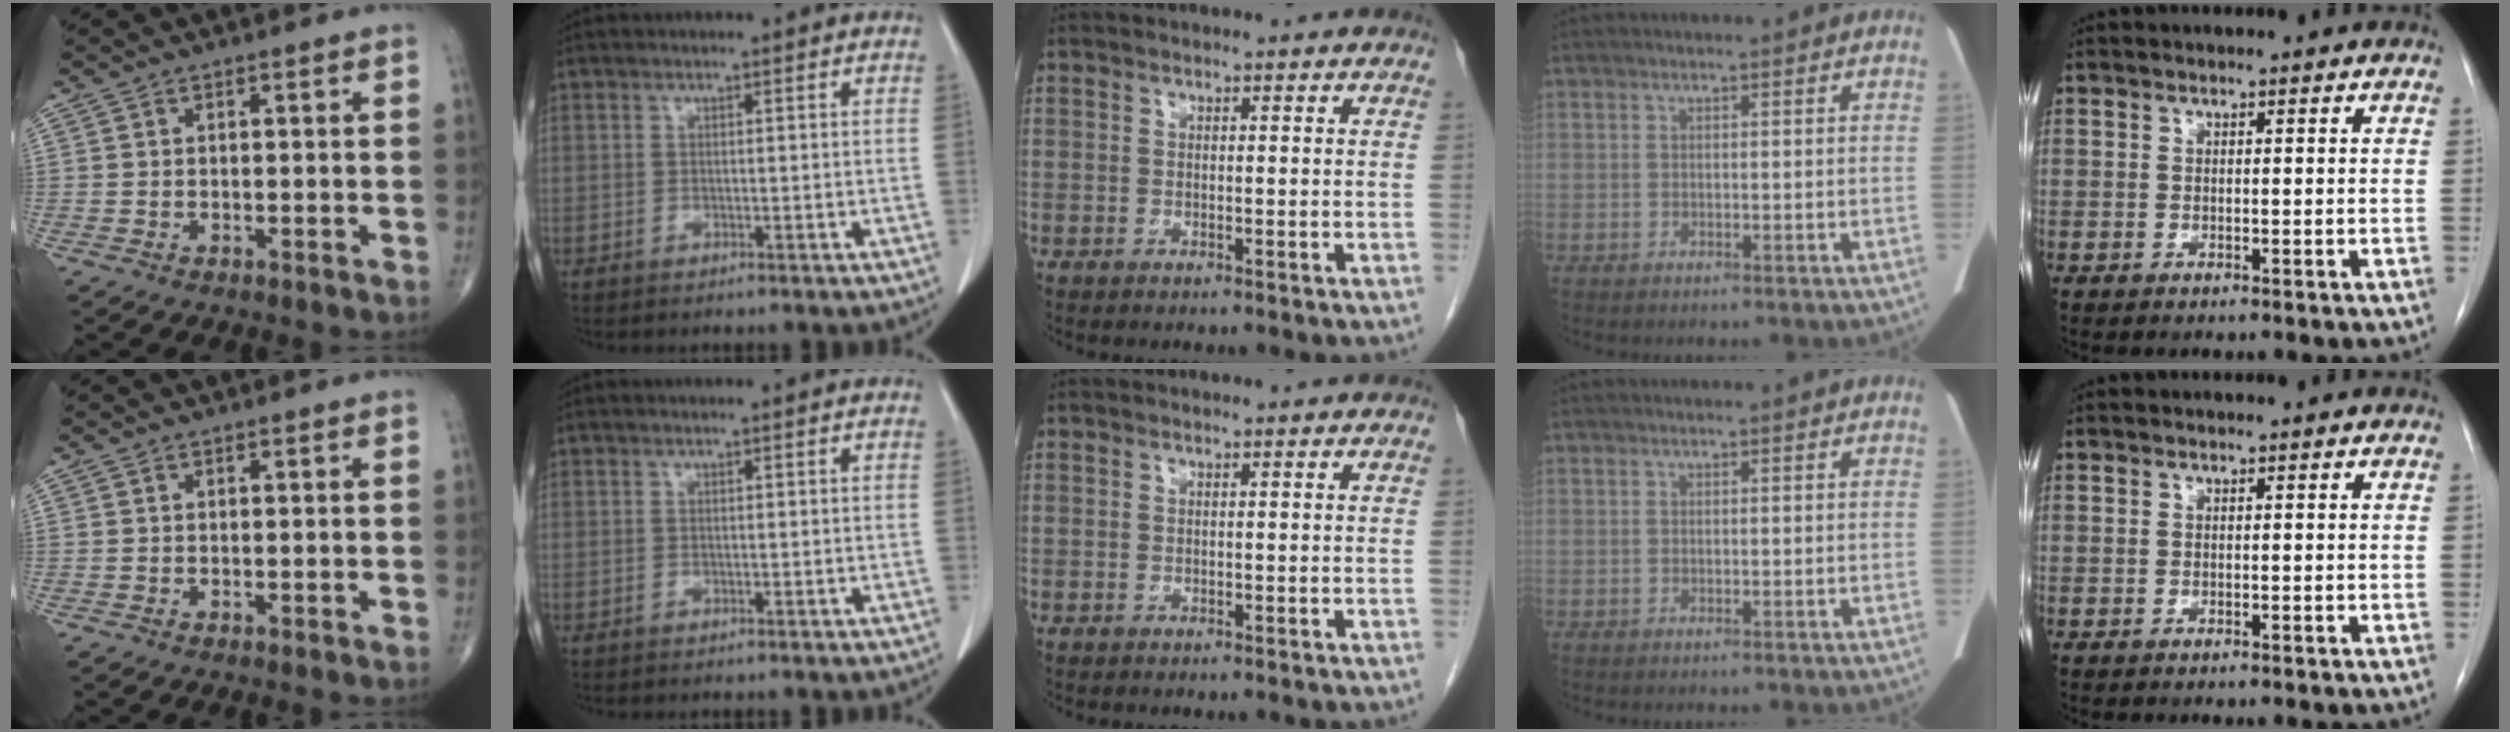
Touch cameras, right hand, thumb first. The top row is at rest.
{}